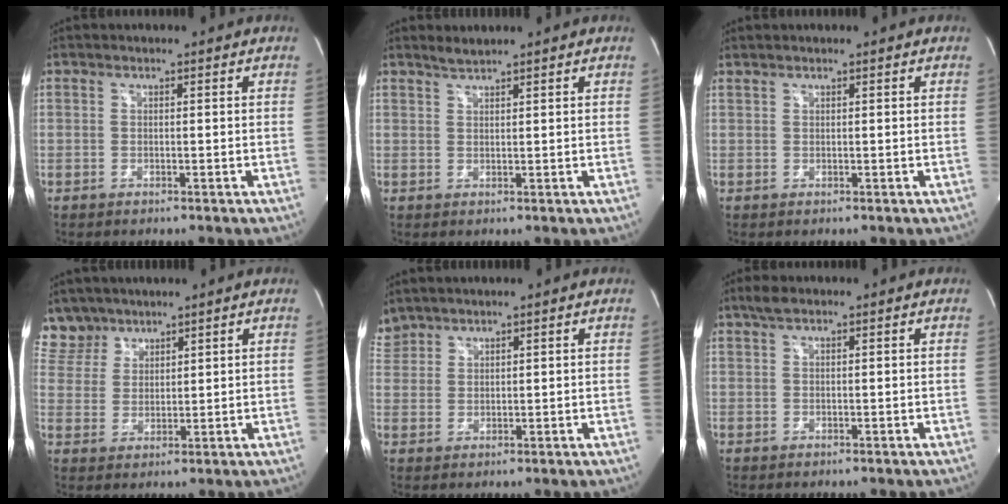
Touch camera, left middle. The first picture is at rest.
{"total": 1.5, "force": [1.5, -0.2, 0.4], "torque": [-0.009, 0.003, 0.033]}
{"total": 0.6, "force": [0.6, -0.1, 0.0], "torque": [-0.005, 0.004, 0.017]}
{"total": 5.9, "force": [5.1, 3.0, -0.3], "torque": [0.007, 0.006, 0.111]}
{"total": 3.9, "force": [3.6, 1.4, 0.0], "torque": [-0.010, 0.018, 0.081]}
{"total": 1.9, "force": [1.4, 0.5, 1.1], "torque": [-0.029, 0.013, 0.028]}